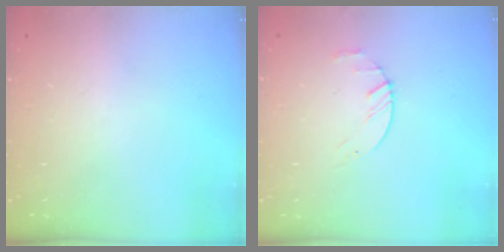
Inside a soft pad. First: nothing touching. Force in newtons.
{"total": 2.2, "press": 2.2, "slide": 0.3}